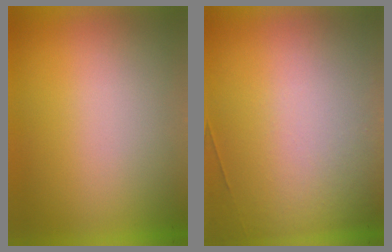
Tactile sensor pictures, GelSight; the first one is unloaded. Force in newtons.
{"total": 1.7}